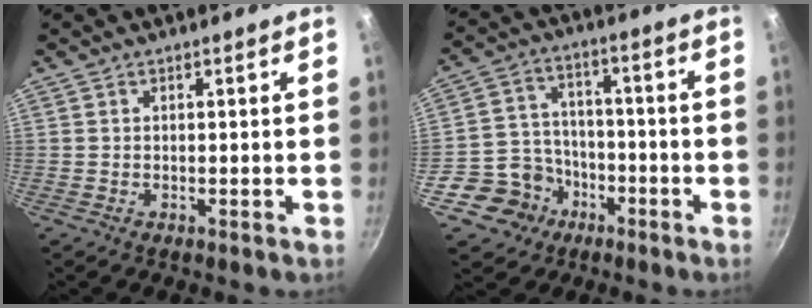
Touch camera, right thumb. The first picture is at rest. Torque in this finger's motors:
{"motor_torque": [0.93, 0.28, -0.06, -0.85, 0.01]}